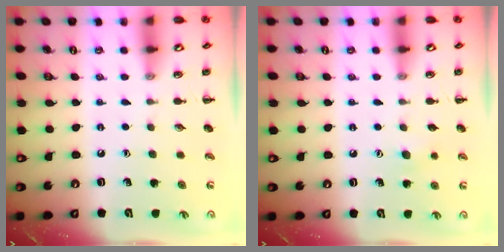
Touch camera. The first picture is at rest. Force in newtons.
{"total": 5.5, "press": 5.4, "slide": 1.0}